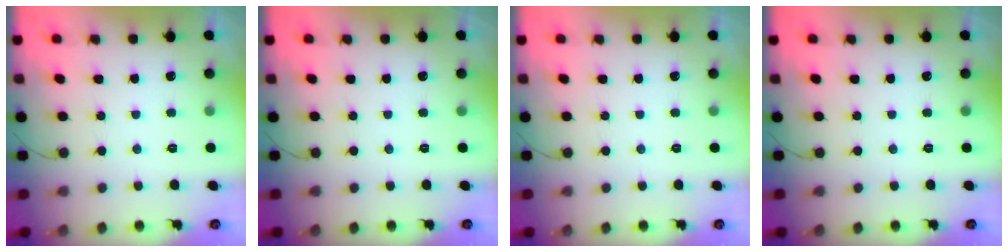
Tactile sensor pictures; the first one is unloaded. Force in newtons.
{"total": 0.0}
{"total": 0.0}
{"total": 0.0}